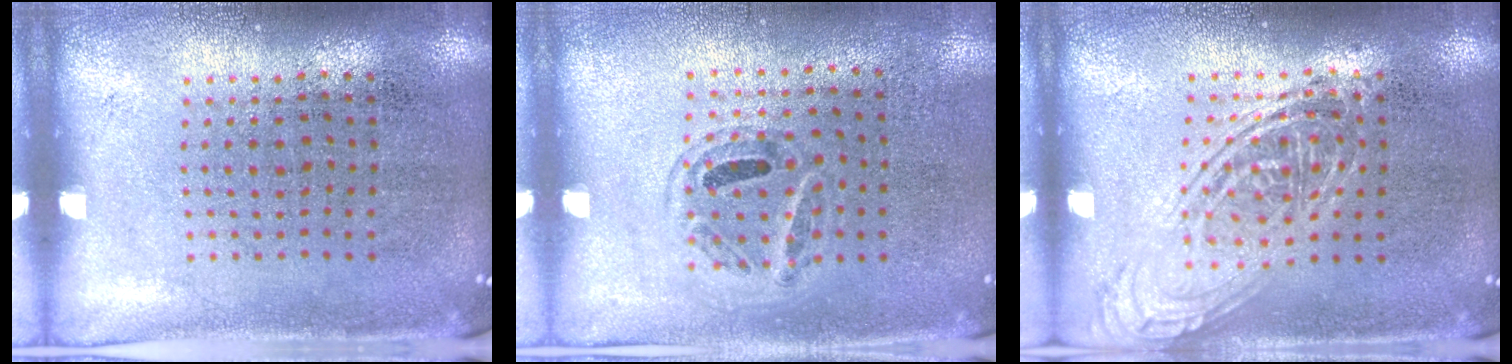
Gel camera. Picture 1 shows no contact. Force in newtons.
{"total": 0.9, "press": 0.8, "slide": 0.5}
{"total": 2.1, "press": 2.1, "slide": 0.1}